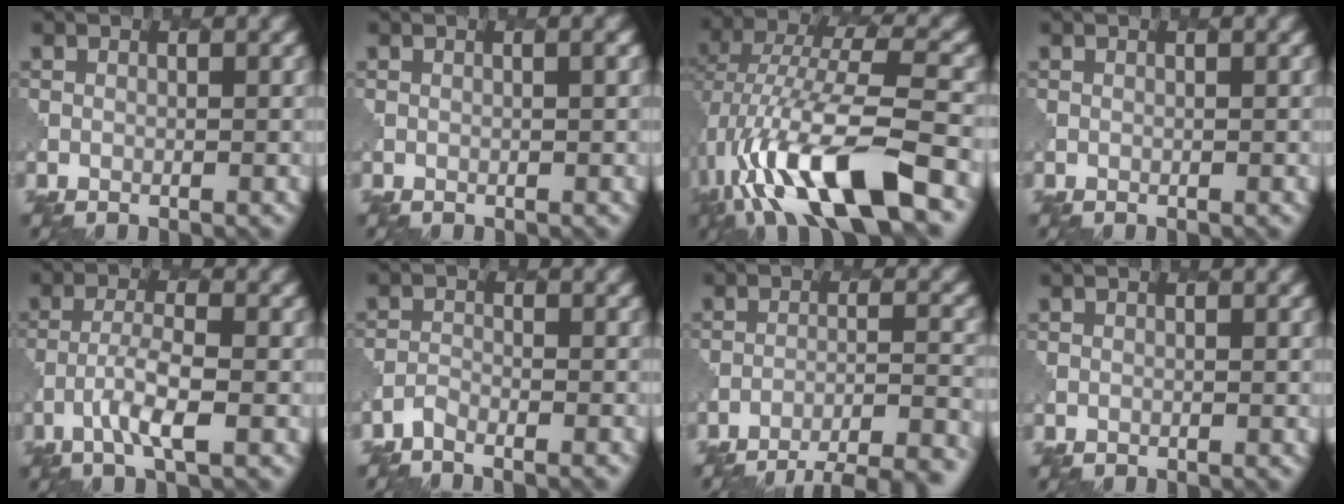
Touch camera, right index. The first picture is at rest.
{"total": 0.8, "force": [0.2, 0.3, 0.8], "torque": [-0.005, 0.000, -0.002]}
{"total": 11.9, "force": [-4.8, 3.6, 10.3], "torque": [-0.196, 0.009, -0.082]}
{"total": 0.0}
{"total": 3.3, "force": [-1.4, 0.6, 2.9], "torque": [-0.059, 0.004, -0.031]}
{"total": 1.7, "force": [-1.6, 0.3, 0.2], "torque": [-0.001, -0.002, -0.037]}
{"total": 10.4, "force": [-9.3, 2.4, 3.9], "torque": [-0.050, 0.000, -0.109]}
{"total": 0.0}